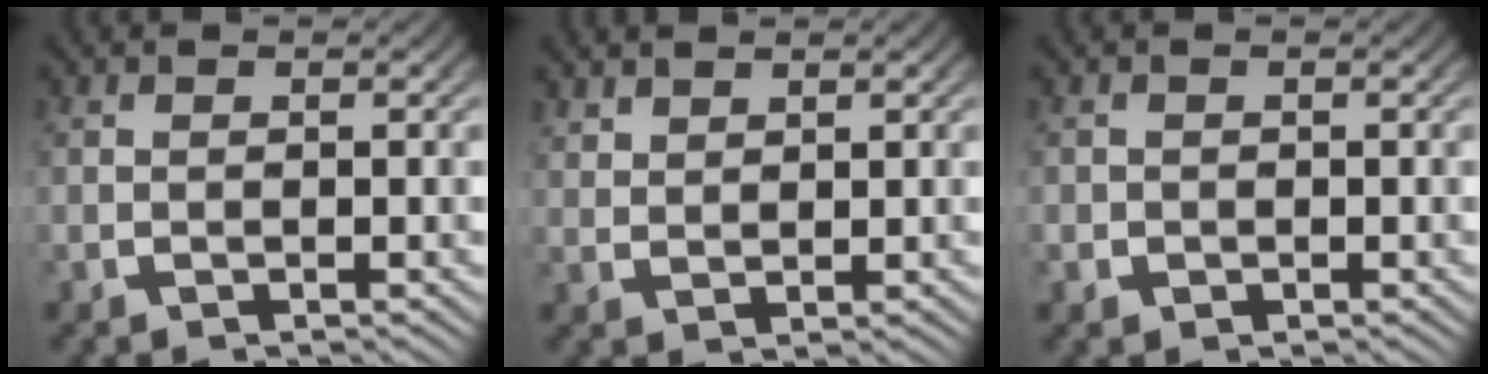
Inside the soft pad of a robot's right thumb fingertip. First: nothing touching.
{"total": 1.8, "force": [1.7, 0.3, 0.3], "torque": [0.002, 0.002, 0.040]}
{"total": 1.0, "force": [-0.3, 1.0, 0.2], "torque": [-0.002, -0.005, -0.005]}